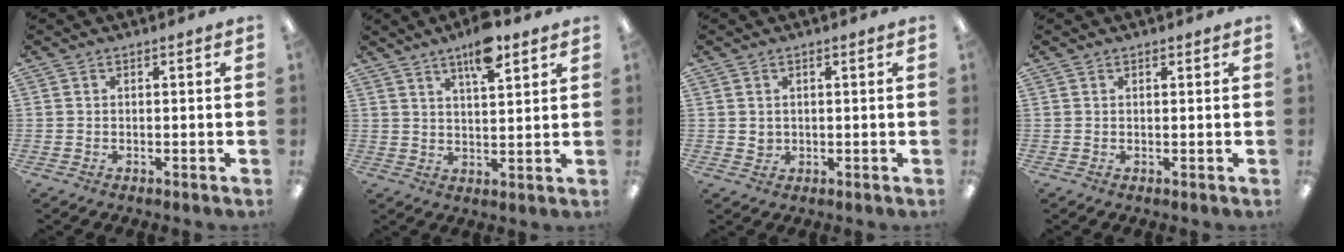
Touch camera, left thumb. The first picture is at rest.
{"total": 9.1, "force": [6.2, 2.6, 6.1], "torque": [-0.094, -0.030, 0.102]}
{"total": 1.7, "force": [0.8, 1.5, 0.3], "torque": [0.000, 0.000, 0.011]}
{"total": 0.6, "force": [0.5, 0.2, 0.1], "torque": [0.006, -0.003, 0.008]}